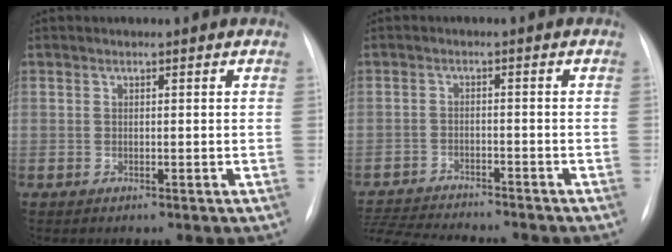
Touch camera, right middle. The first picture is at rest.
{"total": 13.2, "force": [-12.4, 0.9, 4.5], "torque": [-0.081, -0.006, -0.186]}